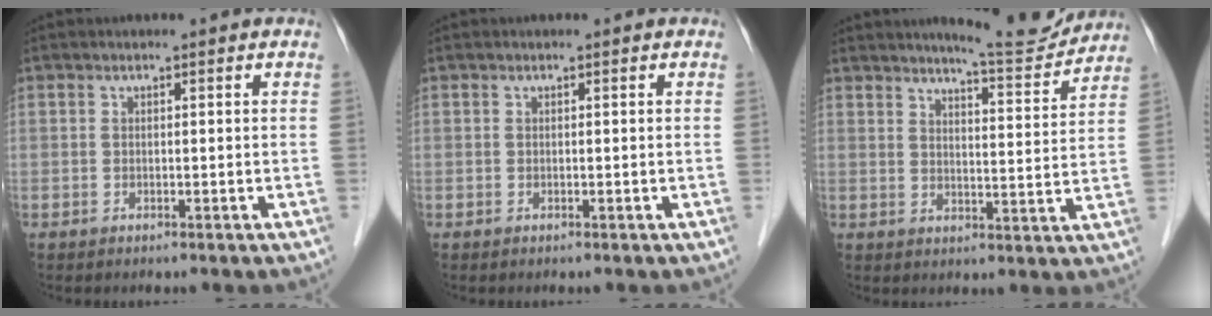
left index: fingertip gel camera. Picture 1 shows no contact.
{"total": 0.0}
{"total": 8.7, "force": [8.5, 0.2, 2.1], "torque": [-0.037, -0.017, 0.112]}